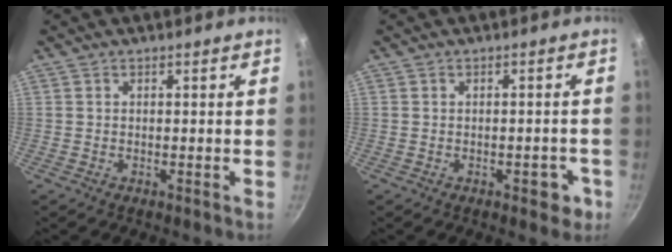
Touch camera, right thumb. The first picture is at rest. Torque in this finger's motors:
{"motor_torque": [0.25, 0.11, -0.20, 0.05, 0.04]}